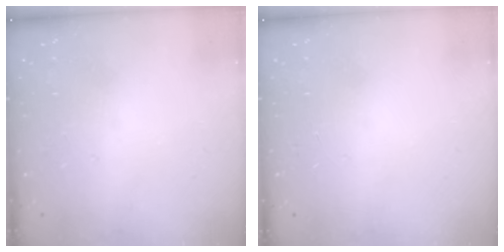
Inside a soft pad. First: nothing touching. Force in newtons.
{"total": 0.0}